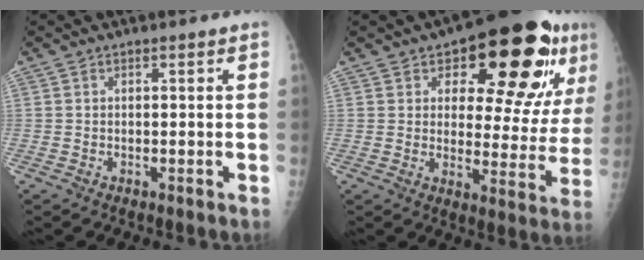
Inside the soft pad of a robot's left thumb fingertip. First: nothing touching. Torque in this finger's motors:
{"motor_torque": [0.45, 0.56, 0.10, -0.21, 0.18]}